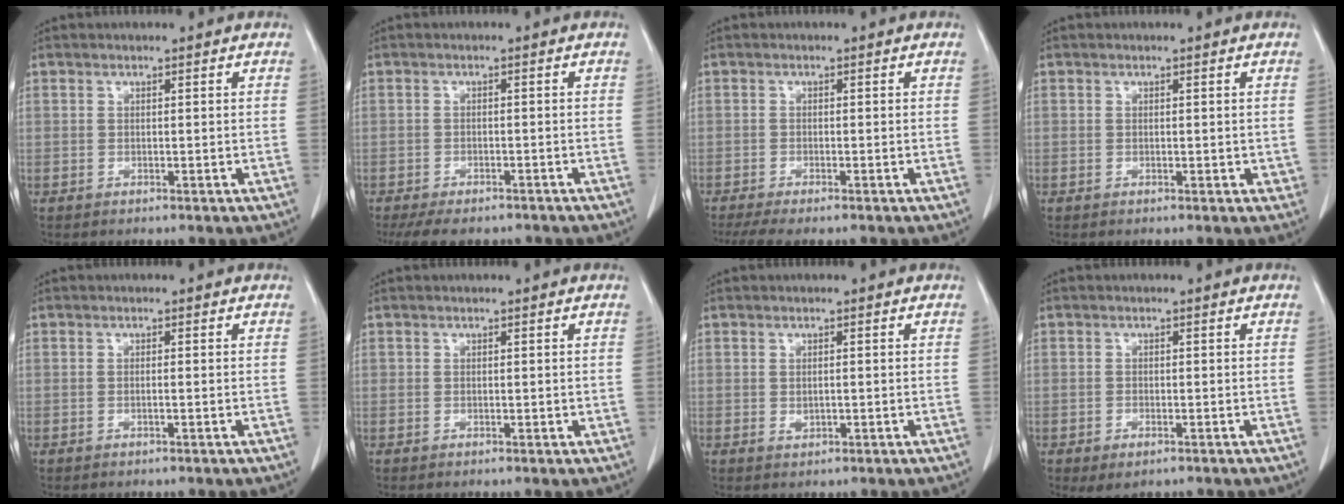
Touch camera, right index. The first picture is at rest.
{"total": 9.5, "force": [-7.6, 3.6, 4.4], "torque": [-0.065, -0.009, -0.104]}
{"total": 5.8, "force": [-4.8, 0.7, 3.2], "torque": [-0.046, -0.013, -0.075]}
{"total": 1.2, "force": [0.0, 0.9, 0.8], "torque": [-0.003, 0.000, 0.001]}
{"total": 0.5, "force": [-0.2, 0.0, 0.5], "torque": [-0.008, 0.001, -0.003]}
{"total": 0.6, "force": [0.1, 0.5, 0.3], "torque": [0.001, 0.001, 0.001]}
{"total": 1.2, "force": [-0.1, 0.7, 1.0], "torque": [-0.015, -0.002, 0.002]}
{"total": 2.7, "force": [-1.5, 1.3, 1.9], "torque": [-0.031, -0.005, -0.012]}